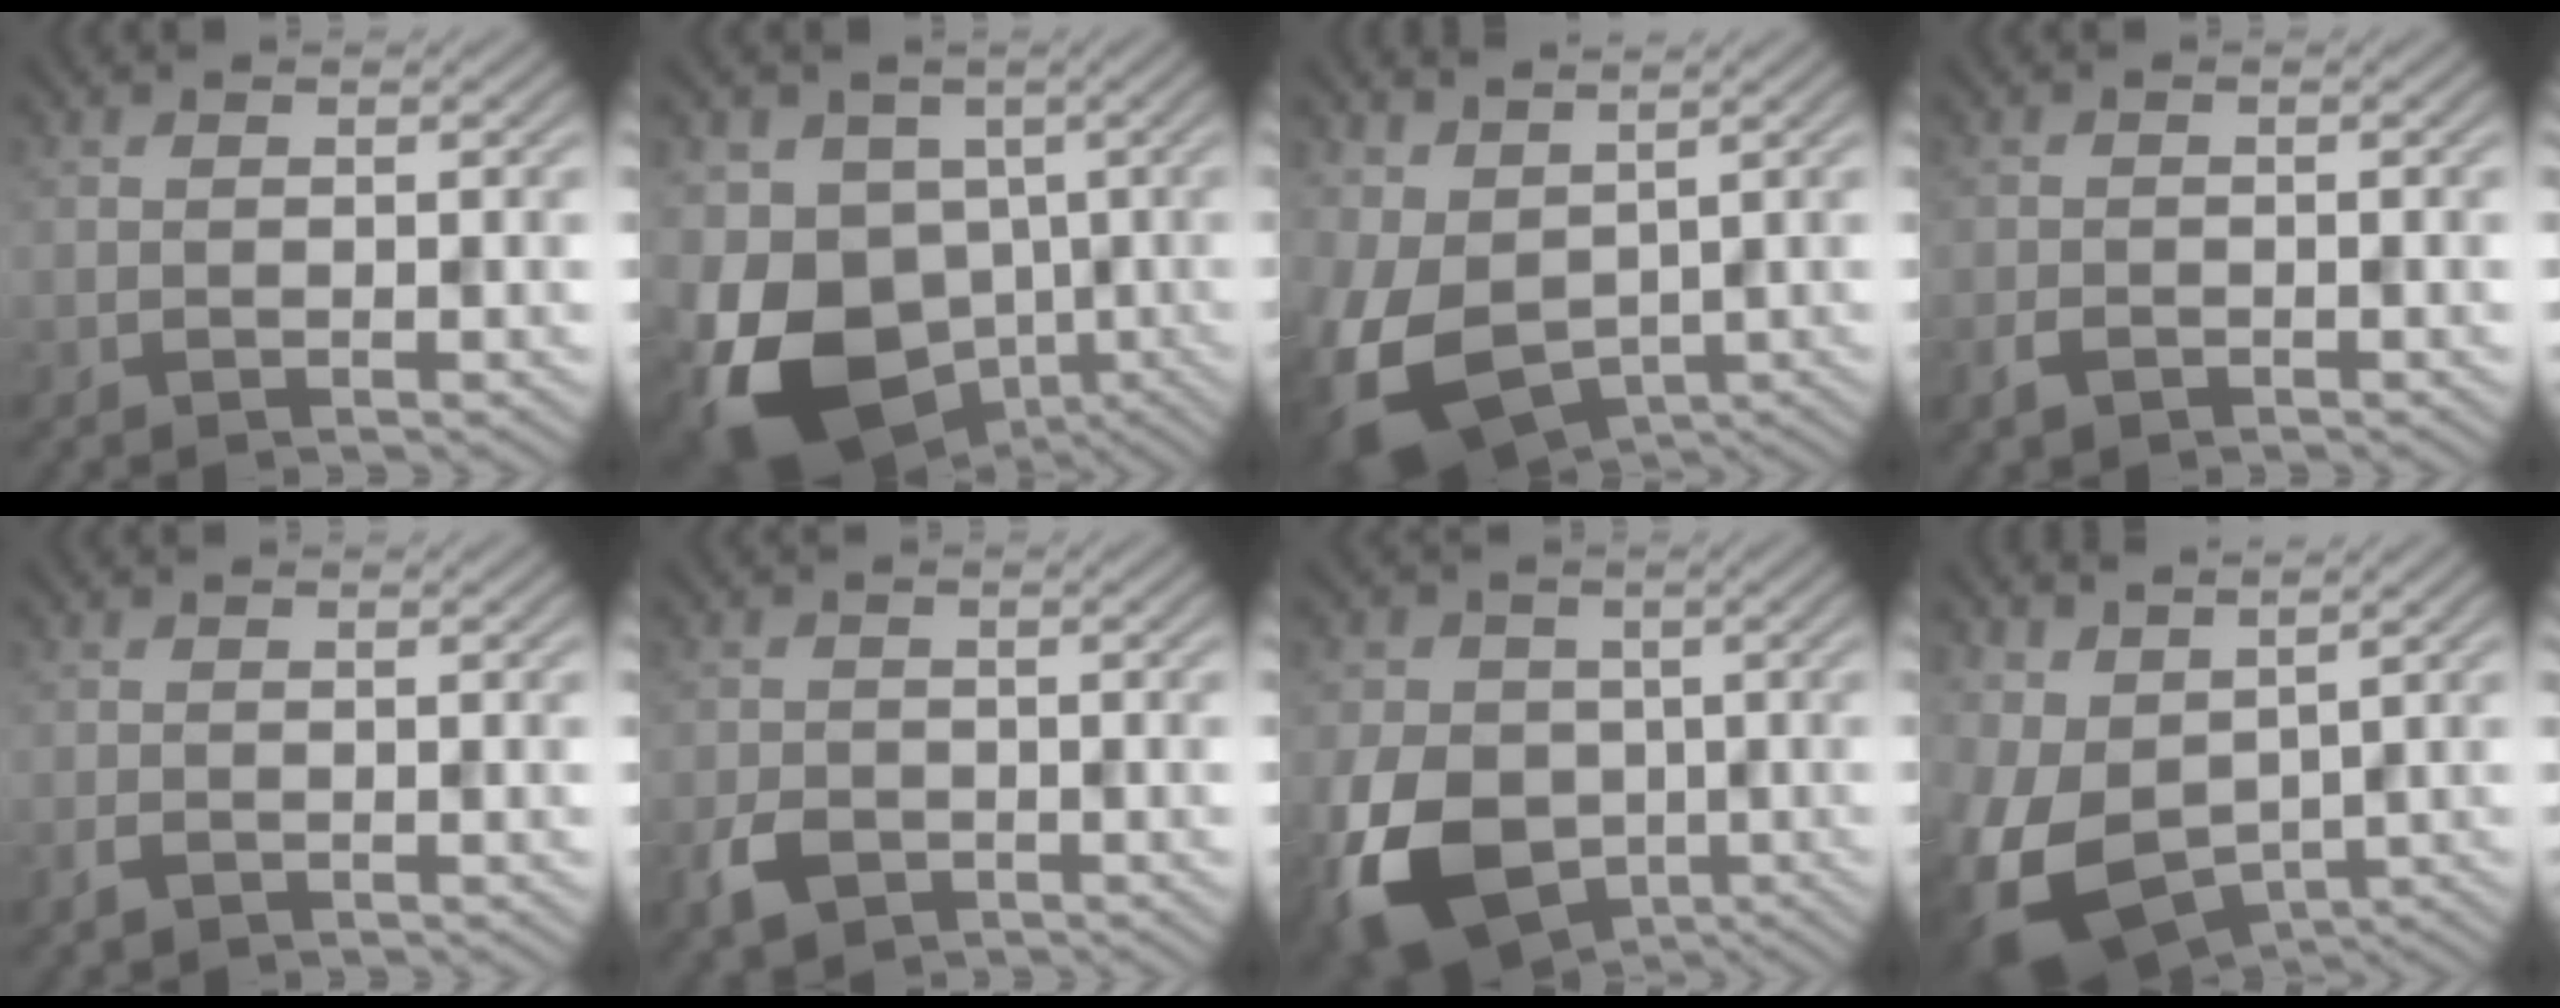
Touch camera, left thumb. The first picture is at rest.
{"total": 17.1, "force": [-5.7, 12.5, 10.2], "torque": [-0.221, -0.023, -0.094]}
{"total": 10.7, "force": [0.6, 7.4, 7.7], "torque": [-0.201, -0.028, 0.028]}
{"total": 1.7, "force": [-1.0, 1.0, 0.9], "torque": [-0.019, -0.004, -0.023]}
{"total": 1.3, "force": [-0.8, 0.7, 0.7], "torque": [-0.016, -0.004, -0.017]}
{"total": 3.8, "force": [-2.0, 2.7, 1.8], "torque": [-0.046, -0.011, -0.044]}
{"total": 14.7, "force": [-4.4, 11.1, 8.7], "torque": [-0.209, -0.035, -0.080]}
{"total": 11.8, "force": [0.2, 8.3, 8.3], "torque": [-0.222, -0.031, 0.028]}